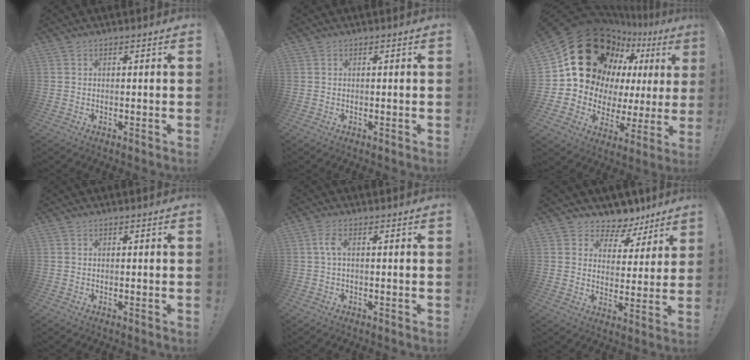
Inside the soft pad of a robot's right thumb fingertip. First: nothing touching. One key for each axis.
{"total": 0.0}
{"total": 25.2, "fx": 11.2, "fy": 16.1, "fz": 15.8, "tx": -0.241, "ty": -0.071, "tz": 0.240}
{"total": 0.0}
{"total": 3.2, "fx": 0.3, "fy": 1.0, "fz": 3.0, "tx": -0.069, "ty": 0.002, "tz": 0.003}
{"total": 6.8, "fx": 5.2, "fy": 4.3, "fz": 1.1, "tx": -0.013, "ty": -0.053, "tz": 0.097}